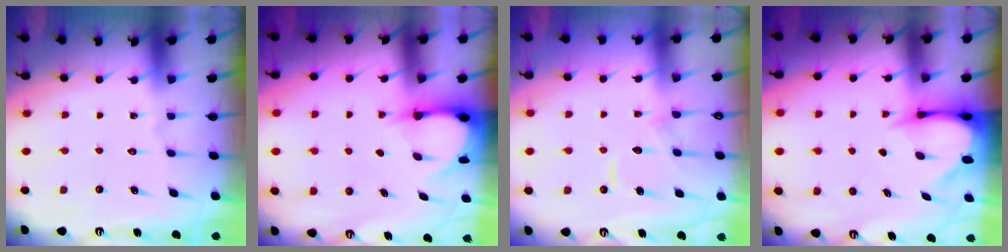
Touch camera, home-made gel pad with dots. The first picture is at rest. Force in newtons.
{"total": 3.1, "press": 3.1, "slide": 0.4}
{"total": 9.4, "press": 9.3, "slide": 1.0}
{"total": 3.7, "press": 3.7, "slide": 0.4}